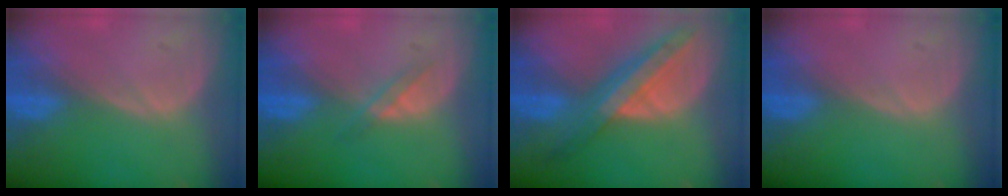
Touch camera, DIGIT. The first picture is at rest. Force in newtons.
{"total": 1.8, "press": 1.8, "slide": 0.2}
{"total": 8.8, "press": 7.7, "slide": 4.3}
{"total": 0.0}